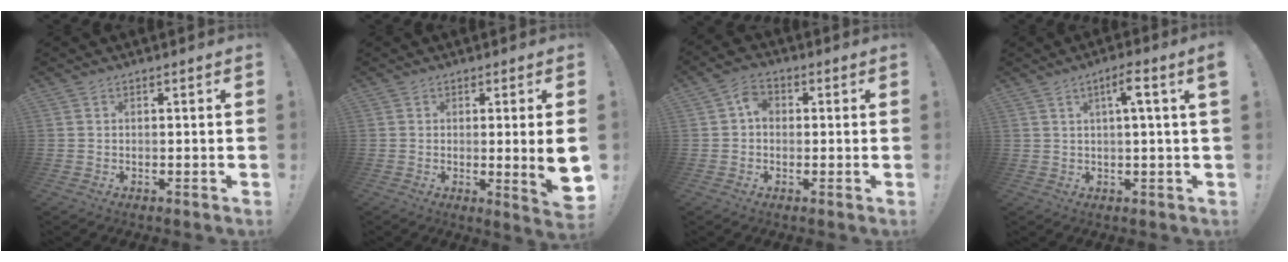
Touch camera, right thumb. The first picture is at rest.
{"total": 7.8, "force": [-0.3, 0.2, 7.8], "torque": [-0.101, -0.016, -0.004]}
{"total": 5.4, "force": [0.2, 4.1, 3.5], "torque": [-0.056, 0.014, 0.006]}
{"total": 5.5, "force": [1.7, -0.5, 5.2], "torque": [-0.075, -0.008, 0.017]}